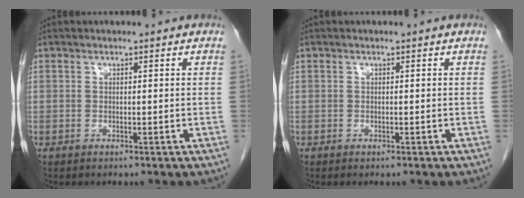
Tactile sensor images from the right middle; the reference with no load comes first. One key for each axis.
{"total": 0.0}